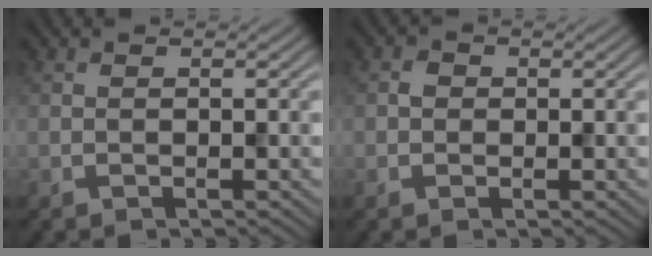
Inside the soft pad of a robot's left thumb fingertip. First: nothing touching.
{"total": 1.0, "force": [0.0, 1.0, 0.3], "torque": [-0.003, -0.002, -0.004]}